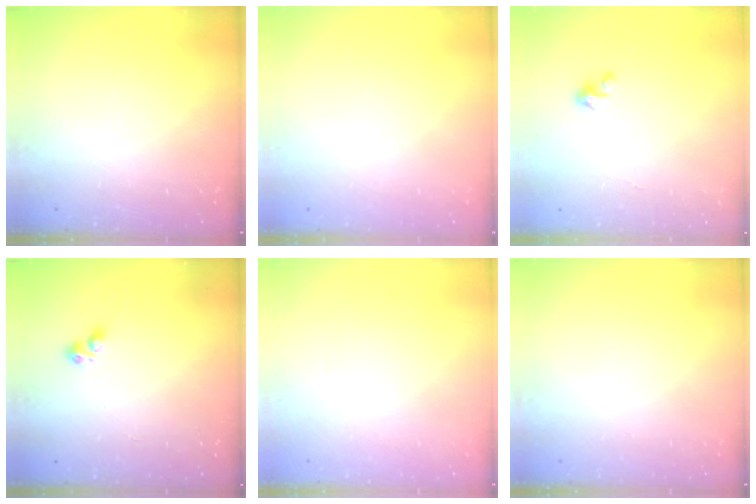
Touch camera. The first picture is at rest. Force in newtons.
{"total": 0.0}
{"total": 3.2, "press": 3.2, "slide": 0.3}
{"total": 2.8, "press": 2.7, "slide": 0.5}
{"total": 0.0}
{"total": 0.0}